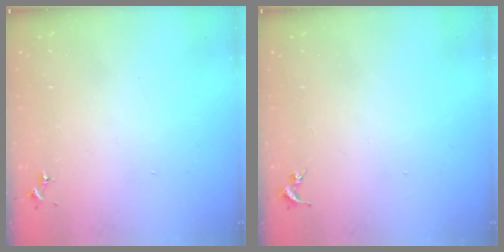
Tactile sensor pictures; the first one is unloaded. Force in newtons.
{"total": 0.0}